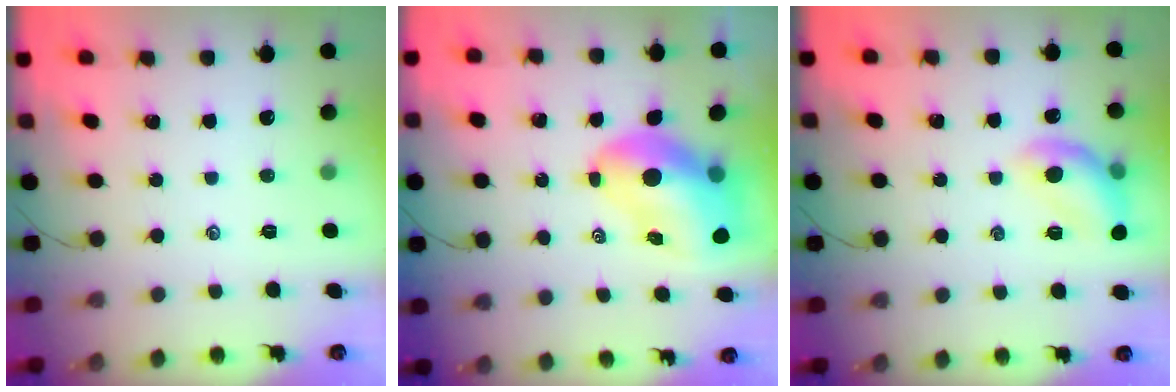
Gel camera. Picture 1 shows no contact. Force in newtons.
{"total": 11.5, "press": 11.0, "slide": 3.4}
{"total": 12.6, "press": 12.6, "slide": 0.9}